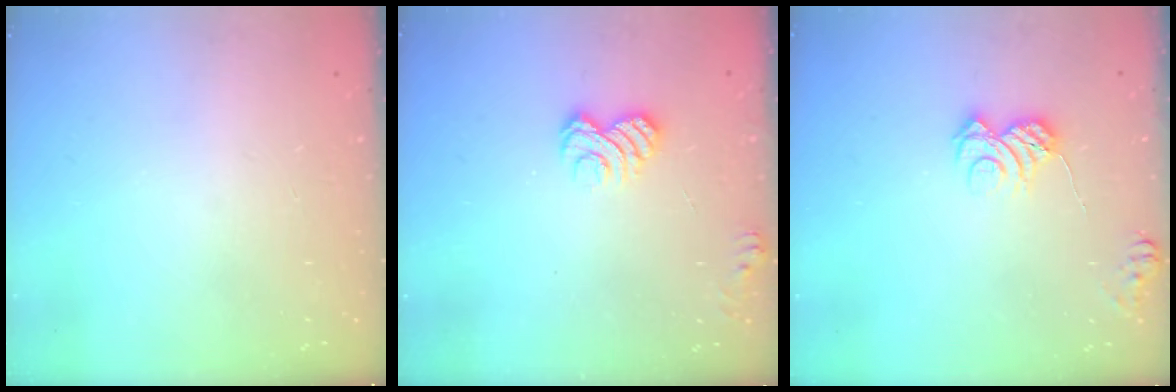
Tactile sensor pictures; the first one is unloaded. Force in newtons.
{"total": 6.0, "press": 5.8, "slide": 1.3}
{"total": 7.7, "press": 7.7, "slide": 0.9}